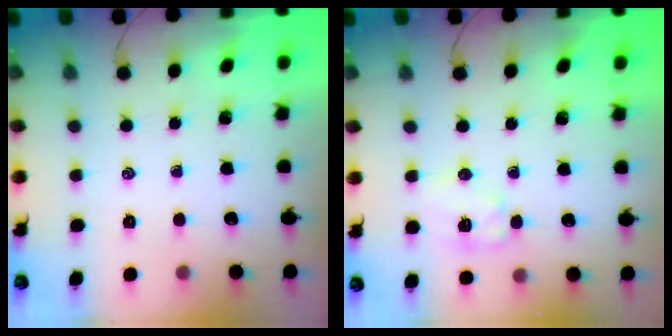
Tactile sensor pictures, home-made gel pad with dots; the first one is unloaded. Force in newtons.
{"total": 7.8, "press": 7.7, "slide": 0.8}